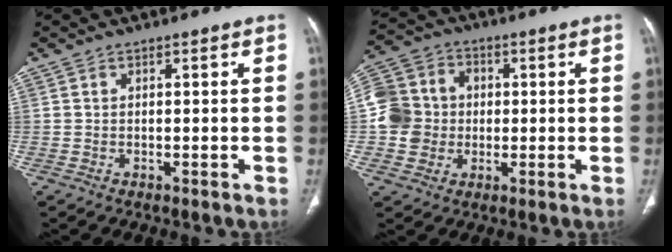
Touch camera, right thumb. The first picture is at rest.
{"total": 11.1, "force": [-0.2, 10.4, 4.1], "torque": [-0.064, 0.024, -0.009]}